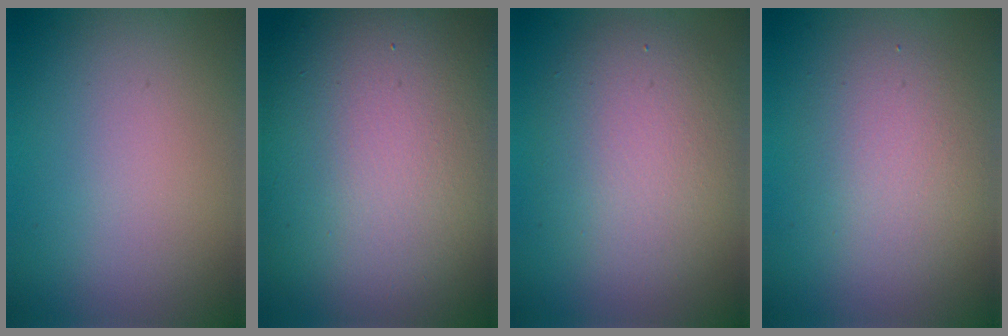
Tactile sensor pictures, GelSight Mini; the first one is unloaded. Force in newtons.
{"total": 18.0, "press": 18.0, "slide": 1.2}
{"total": 5.7, "press": 5.7, "slide": 0.3}
{"total": 3.7, "press": 3.7, "slide": 0.2}